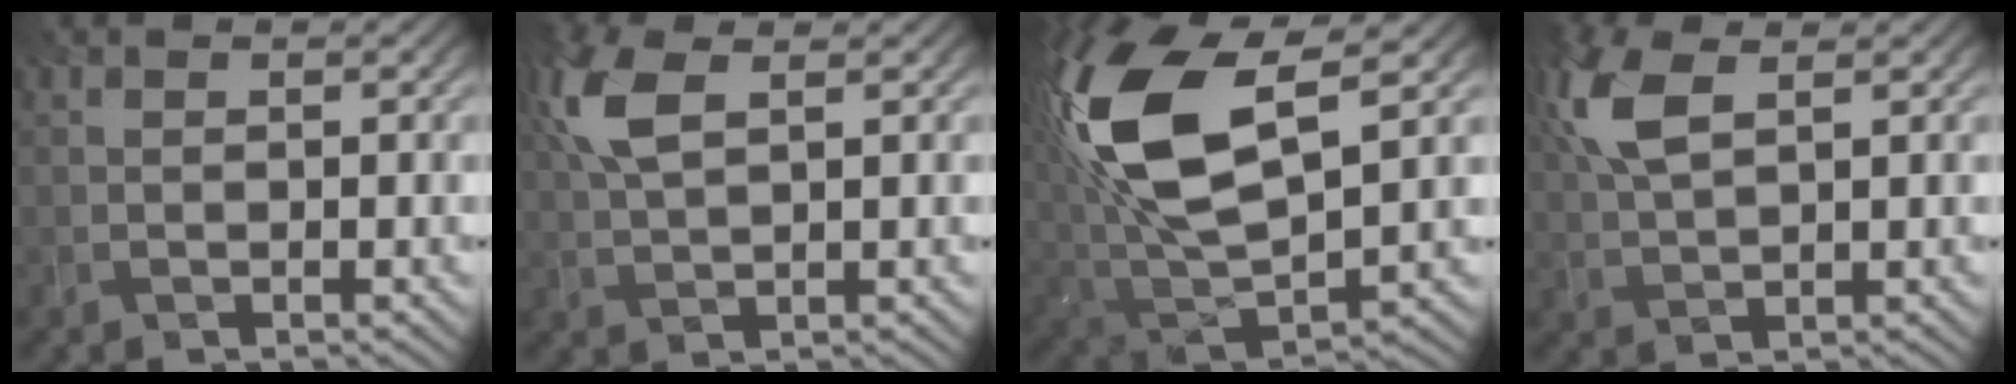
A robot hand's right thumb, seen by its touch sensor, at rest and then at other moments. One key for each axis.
{"total": 5.9, "fx": 2.3, "fy": 2.4, "fz": 4.9, "tx": -0.129, "ty": 0.014, "tz": 0.047}
{"total": 16.8, "fx": 5.2, "fy": 7.8, "fz": 13.9, "tx": -0.320, "ty": 0.015, "tz": 0.100}
{"total": 6.5, "fx": 2.7, "fy": 2.6, "fz": 5.3, "tx": -0.139, "ty": 0.014, "tz": 0.055}